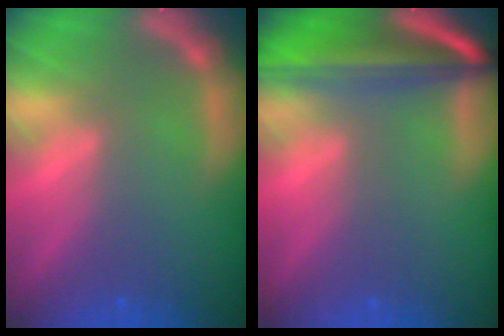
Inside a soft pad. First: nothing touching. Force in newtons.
{"total": 10.1}